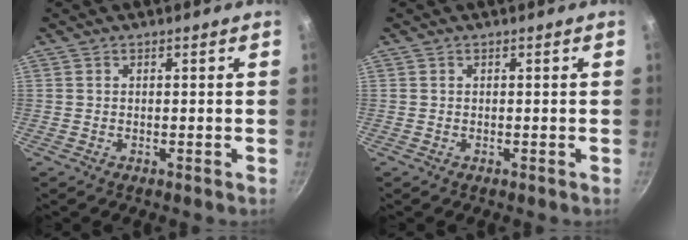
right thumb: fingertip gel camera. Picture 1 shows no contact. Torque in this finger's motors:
{"motor_torque": [-0.13, 0.13, 0.00, 0.00, 0.00]}